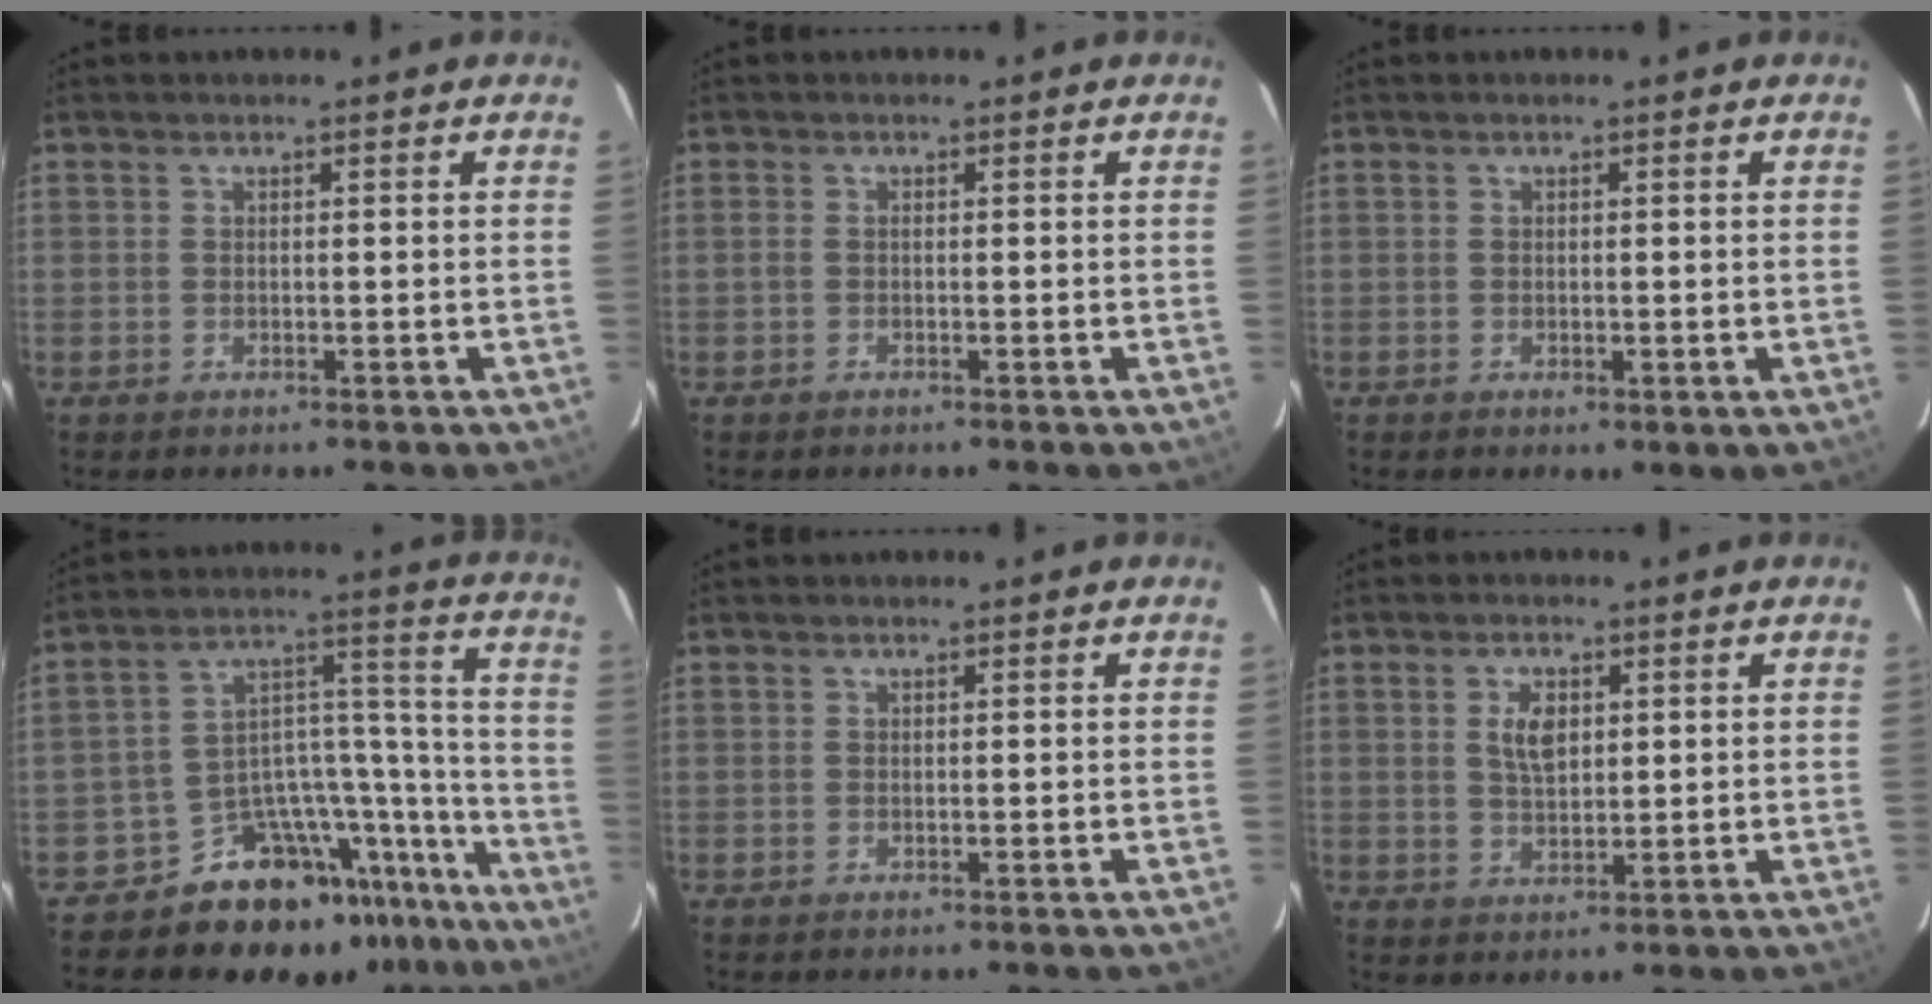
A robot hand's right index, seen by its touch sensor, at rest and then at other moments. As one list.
[{"total": 0.5, "force": [-0.2, 0.3, 0.4], "torque": [-0.005, 0.002, -0.004]}, {"total": 1.2, "force": [-0.1, 0.7, 1.0], "torque": [-0.017, -0.004, -0.003]}, {"total": 19.2, "force": [-16.2, 9.0, 4.8], "torque": [-0.058, 0.083, -0.235]}, {"total": 0.0}, {"total": 4.9, "force": [1.4, 2.8, 3.8], "torque": [-0.068, 0.005, 0.030]}]